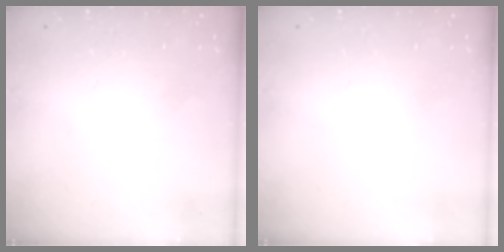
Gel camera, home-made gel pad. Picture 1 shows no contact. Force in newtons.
{"total": 0.0}